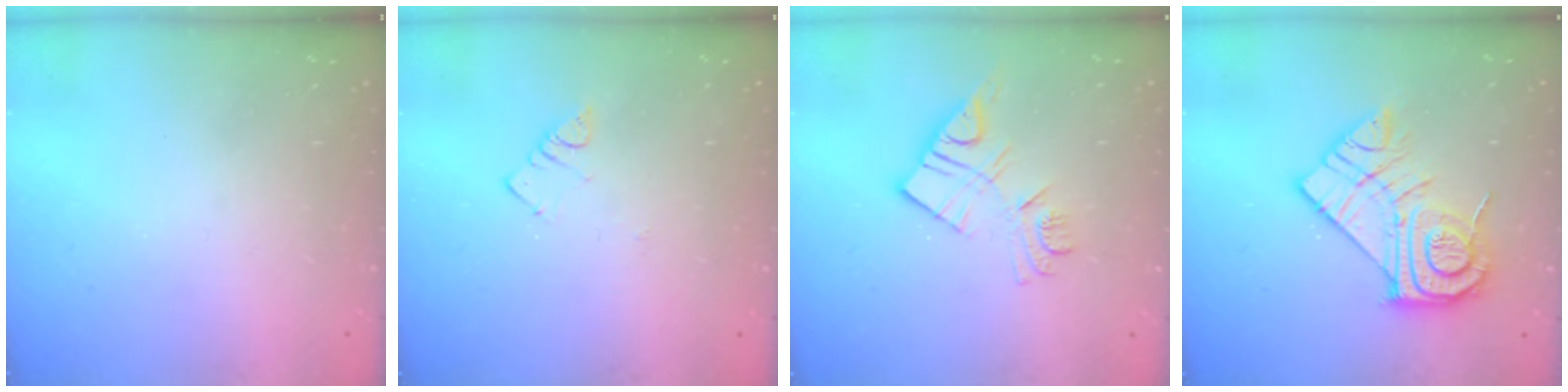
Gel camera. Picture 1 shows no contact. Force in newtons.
{"total": 3.2, "press": 3.2, "slide": 0.3}
{"total": 10.8, "press": 10.7, "slide": 0.9}
{"total": 16.5, "press": 16.5, "slide": 1.2}